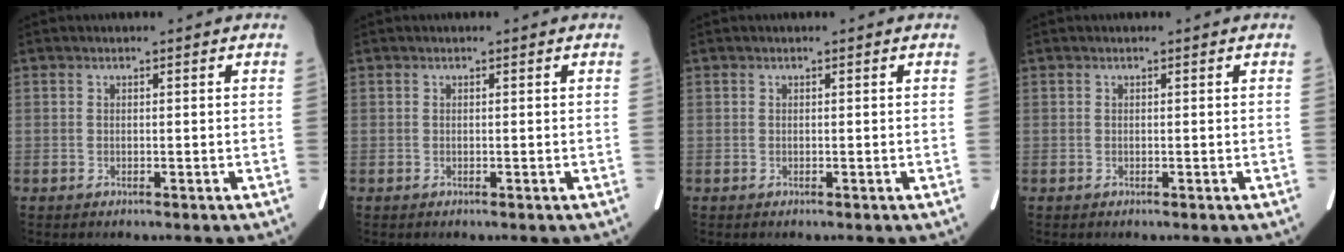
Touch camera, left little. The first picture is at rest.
{"total": 0.0}
{"total": 0.0}
{"total": 0.0}